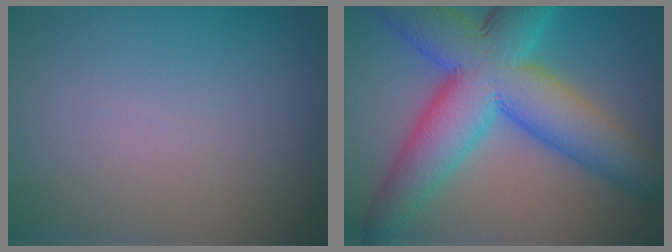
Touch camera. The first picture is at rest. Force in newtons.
{"total": 12.3, "press": 12.3, "slide": 0.3}